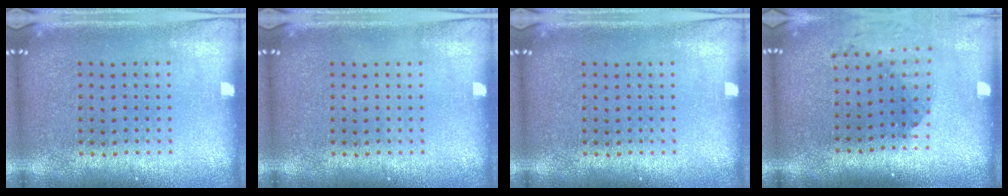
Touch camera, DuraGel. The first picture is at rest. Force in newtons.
{"total": 0.0}
{"total": 0.0}
{"total": 1.7, "press": 1.3, "slide": 1.1}